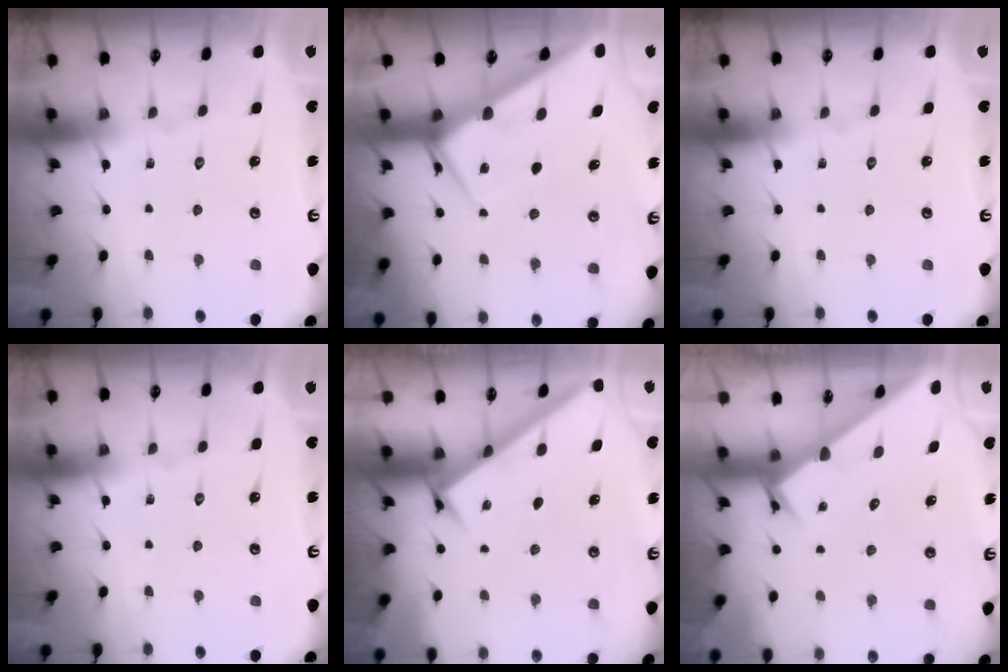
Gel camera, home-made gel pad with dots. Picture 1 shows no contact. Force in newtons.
{"total": 6.1, "press": 6.1, "slide": 0.6}
{"total": 0.0}
{"total": 0.0}
{"total": 3.0, "press": 3.0, "slide": 0.2}
{"total": 2.9, "press": 2.9, "slide": 0.1}